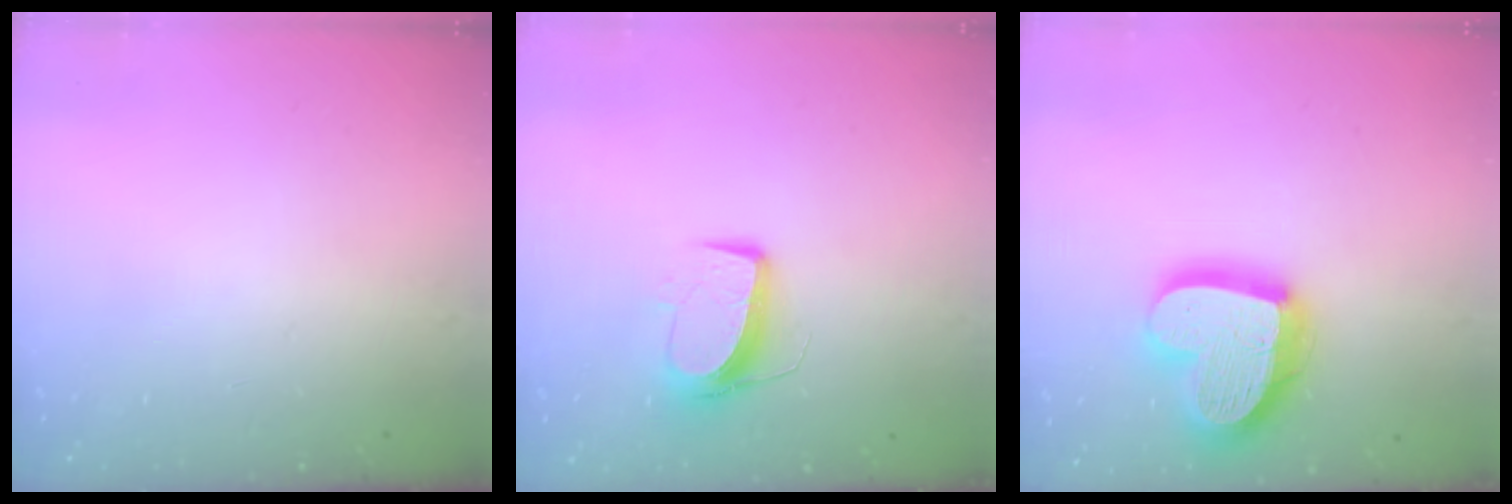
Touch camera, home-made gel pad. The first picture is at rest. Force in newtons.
{"total": 9.9, "press": 9.9, "slide": 0.4}
{"total": 20.8, "press": 20.7, "slide": 1.9}